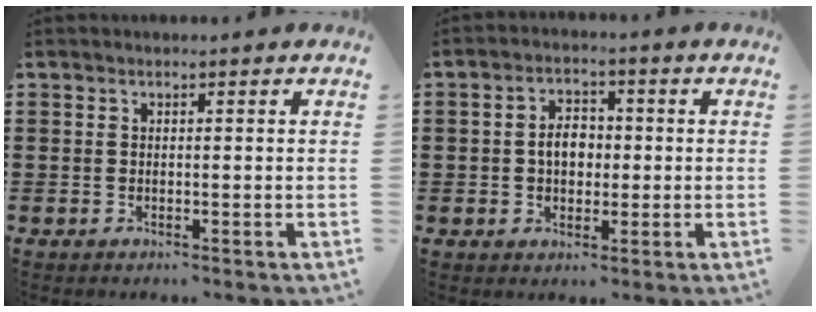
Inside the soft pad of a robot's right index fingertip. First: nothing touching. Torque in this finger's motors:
{"motor_torque": [0.15, -0.06, 0.41, 0.06]}